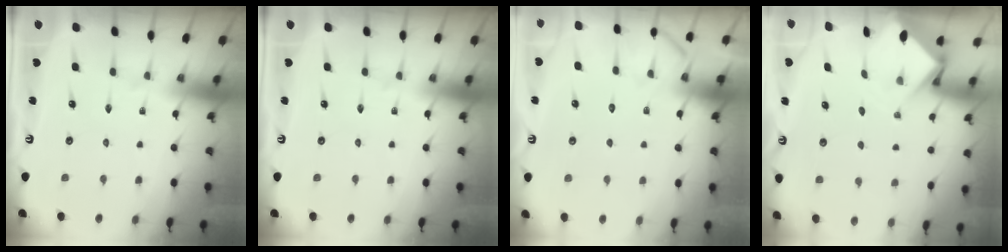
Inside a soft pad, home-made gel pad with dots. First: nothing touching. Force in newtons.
{"total": 0.0}
{"total": 6.7, "press": 6.6, "slide": 0.9}
{"total": 3.7, "press": 3.7, "slide": 0.3}